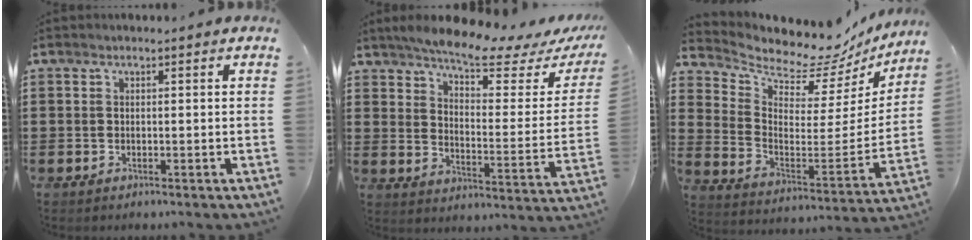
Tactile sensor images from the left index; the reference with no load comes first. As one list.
[{"total": 7.3, "force": [6.1, 0.3, 4.0], "torque": [-0.081, -0.045, 0.098]}, {"total": 6.6, "force": [6.5, 1.0, 0.7], "torque": [-0.051, -0.073, 0.104]}]